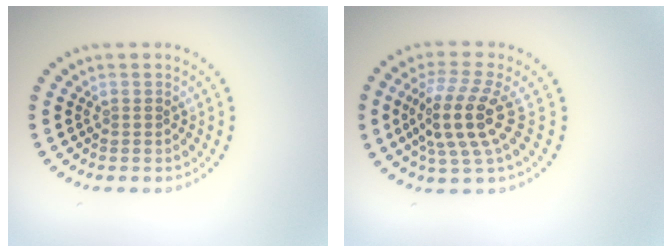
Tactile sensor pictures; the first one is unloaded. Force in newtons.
{"total": 4.6, "press": 3.8, "slide": 2.6}